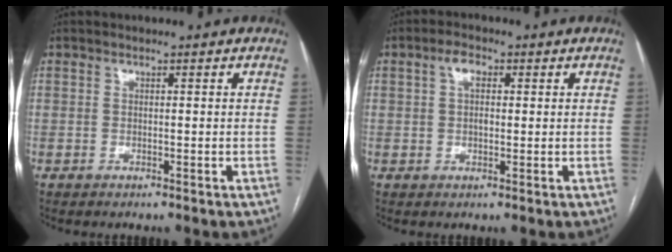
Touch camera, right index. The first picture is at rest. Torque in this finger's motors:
{"motor_torque": [0.07, 0.01, 0.00, 0.01]}